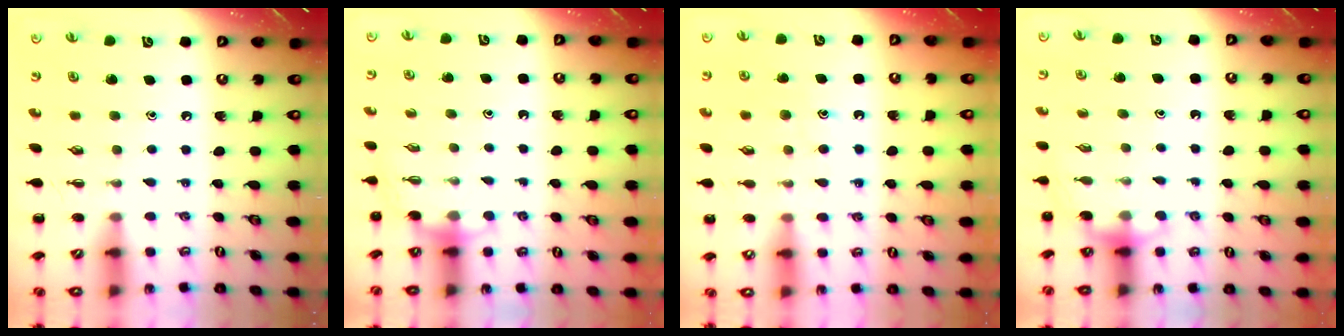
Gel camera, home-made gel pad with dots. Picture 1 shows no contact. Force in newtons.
{"total": 3.2, "press": 3.1, "slide": 0.8}
{"total": 11.9, "press": 11.9, "slide": 0.8}
{"total": 5.6, "press": 5.4, "slide": 1.5}